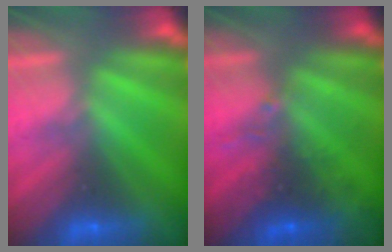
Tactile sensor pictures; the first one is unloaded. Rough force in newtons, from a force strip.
{"total": 7.7}